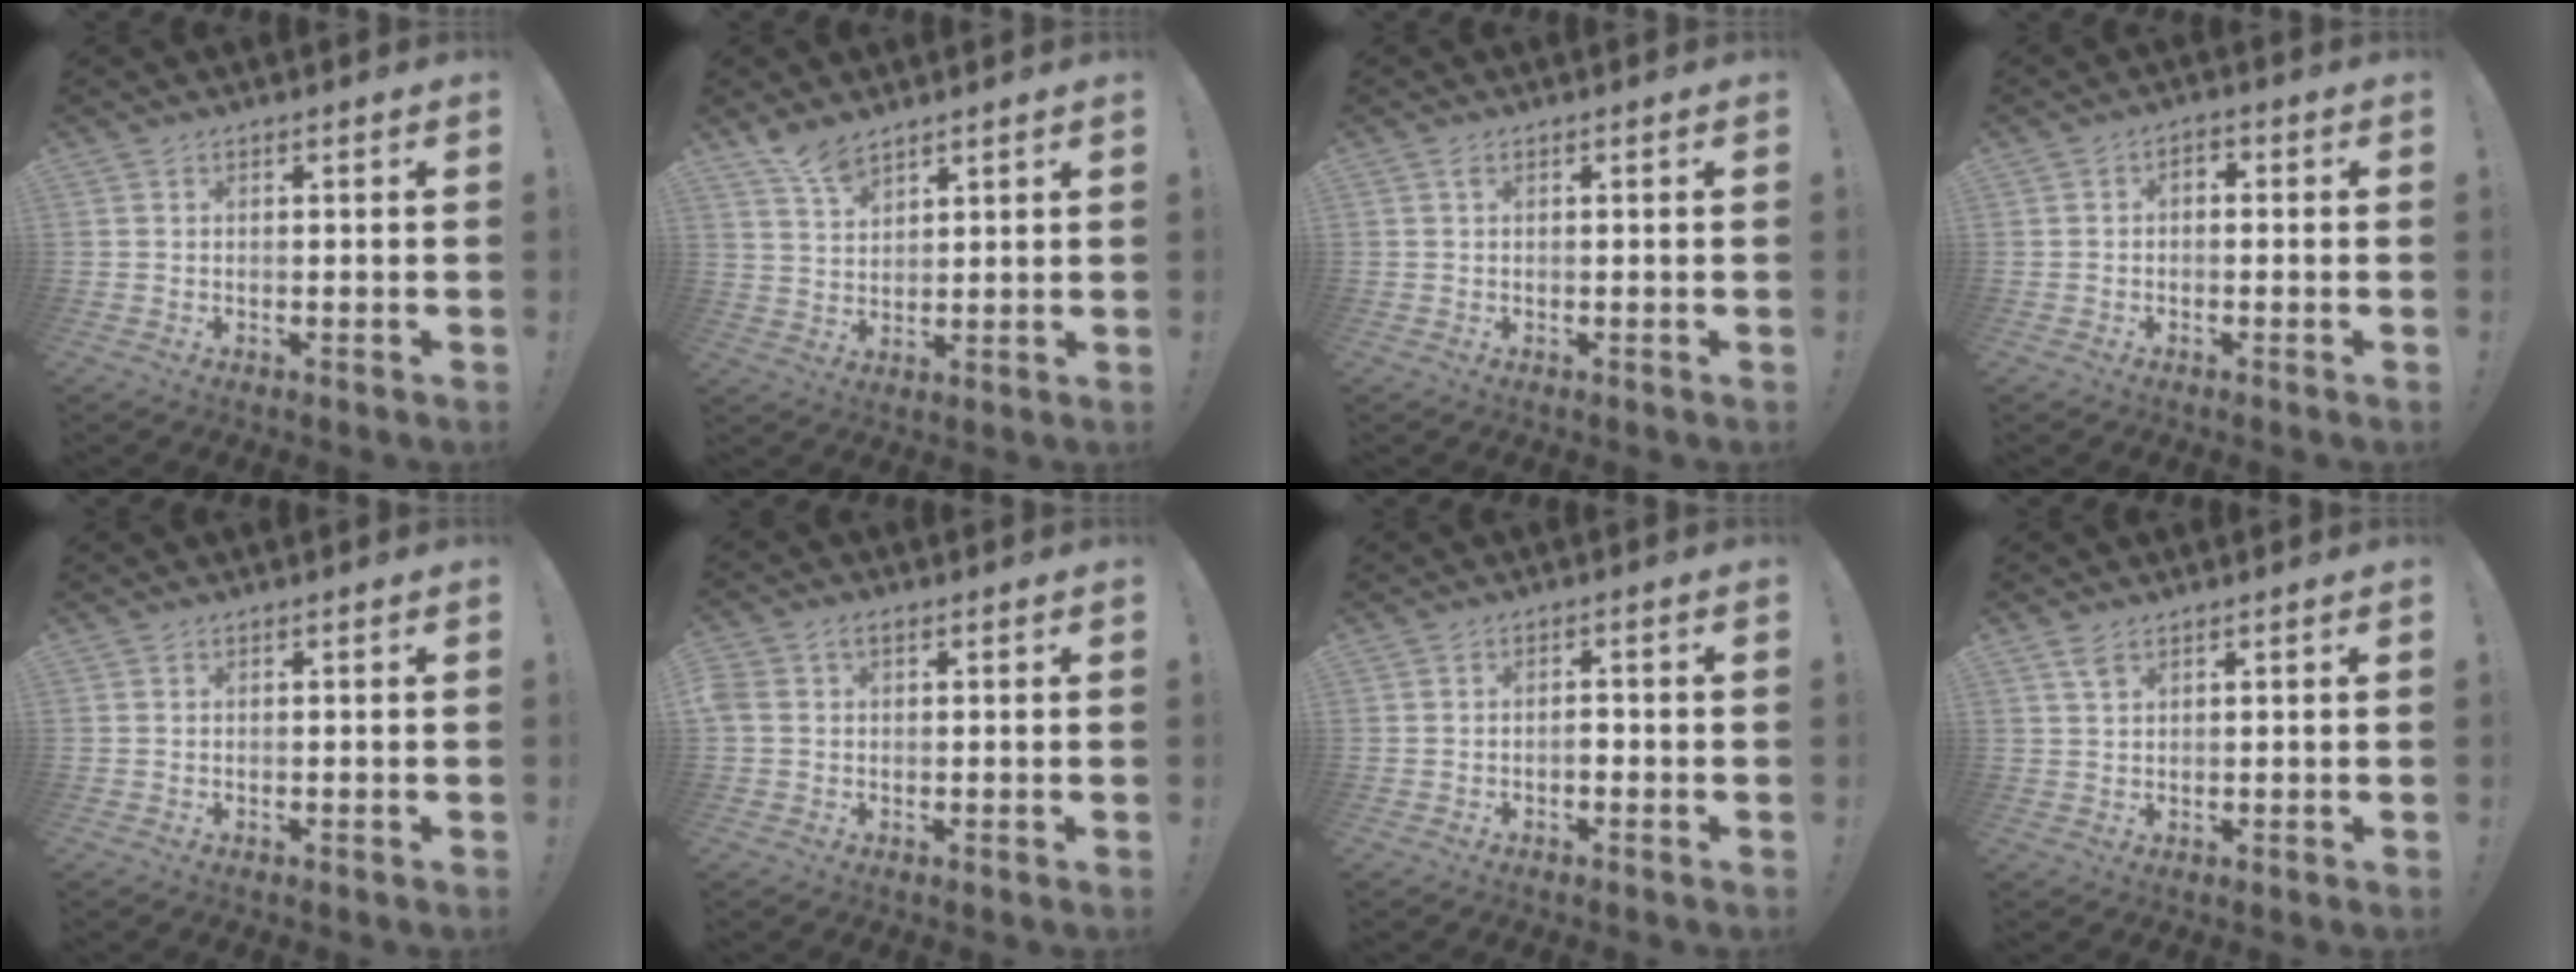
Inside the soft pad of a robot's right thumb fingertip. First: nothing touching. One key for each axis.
{"total": 6.5, "fx": 5.4, "fy": 2.4, "fz": 2.6, "tx": -0.042, "ty": -0.033, "tz": 0.099}
{"total": 0.8, "fx": 0.3, "fy": 0.3, "fz": 0.7, "tx": -0.007, "ty": -0.003, "tz": 0.004}
{"total": 2.1, "fx": -1.3, "fy": 1.2, "fz": 1.2, "tx": -0.027, "ty": 0.011, "tz": -0.023}
{"total": 0.0}
{"total": 3.1, "fx": 0.8, "fy": 2.1, "fz": 2.2, "tx": -0.046, "ty": 0.006, "tz": 0.017}
{"total": 1.5, "fx": -0.9, "fy": 0.7, "fz": 1.0, "tx": -0.017, "ty": 0.002, "tz": -0.017}
{"total": 2.7, "fx": 1.8, "fy": 1.1, "fz": 1.7, "tx": -0.021, "ty": -0.009, "tz": 0.030}